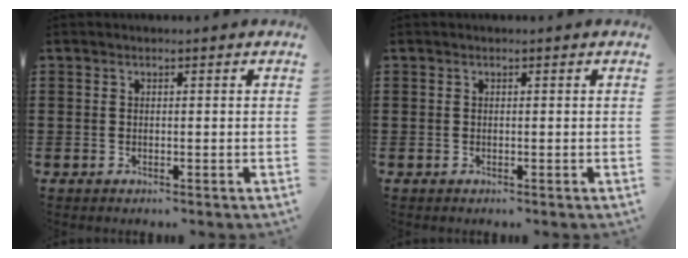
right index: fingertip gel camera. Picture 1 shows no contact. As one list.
[{"total": 0.0}]